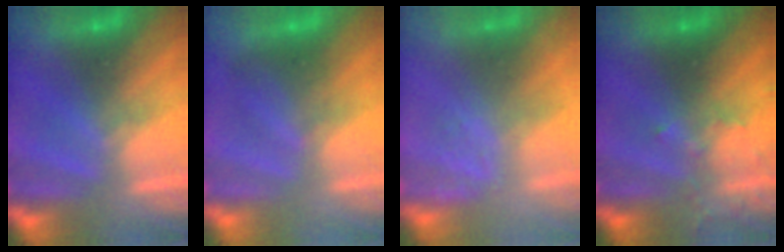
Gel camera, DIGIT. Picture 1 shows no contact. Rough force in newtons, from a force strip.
{"total": 1.8}
{"total": 2.4}
{"total": 3.3}